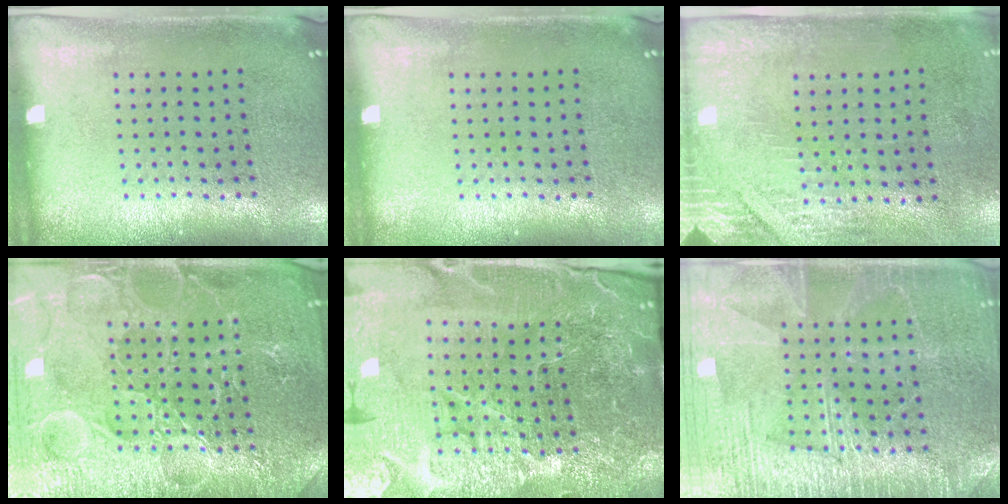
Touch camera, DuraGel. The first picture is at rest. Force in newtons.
{"total": 0.0}
{"total": 2.9, "press": 2.5, "slide": 1.5}
{"total": 5.0, "press": 5.0, "slide": 0.7}
{"total": 6.4, "press": 5.7, "slide": 2.9}
{"total": 3.6, "press": 3.6, "slide": 0.5}